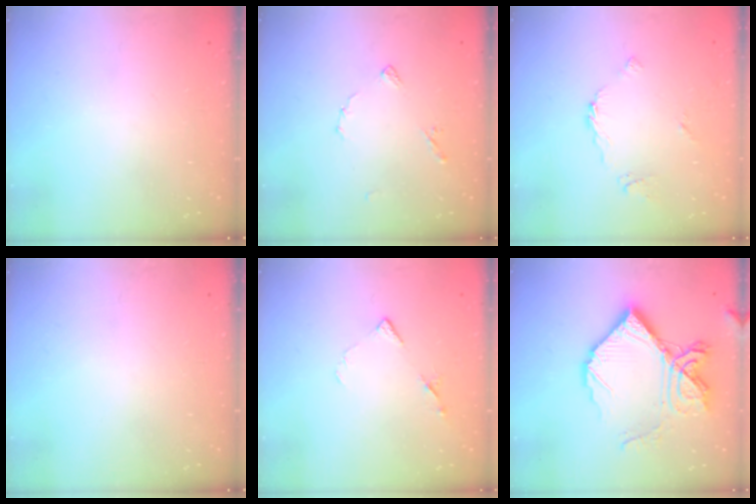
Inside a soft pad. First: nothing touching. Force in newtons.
{"total": 5.1, "press": 5.1, "slide": 0.4}
{"total": 4.8, "press": 4.8, "slide": 0.4}
{"total": 0.0}
{"total": 8.1, "press": 8.0, "slide": 1.2}
{"total": 19.8, "press": 19.7, "slide": 2.1}